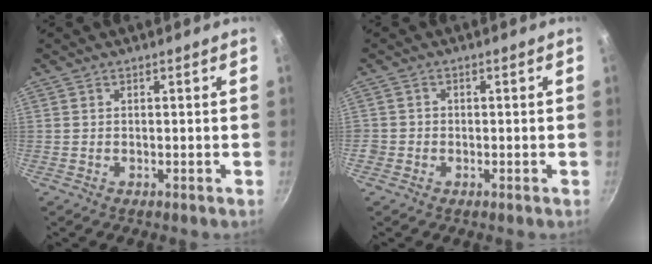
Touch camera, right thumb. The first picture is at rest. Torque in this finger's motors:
{"motor_torque": [0.15, 0.10, 0.34, 0.11, -0.02]}